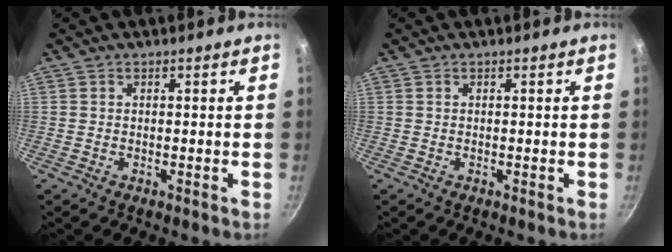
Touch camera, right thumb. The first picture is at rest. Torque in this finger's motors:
{"motor_torque": [0.00, 0.00, 0.00, 0.00, 0.00]}